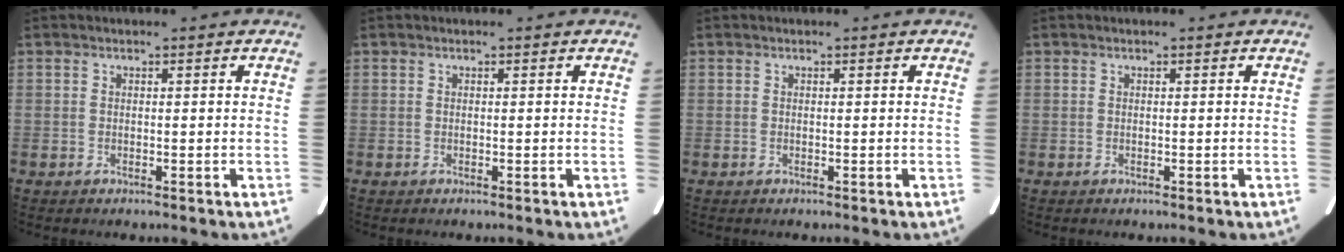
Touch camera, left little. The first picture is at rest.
{"total": 0.0}
{"total": 0.0}
{"total": 0.0}